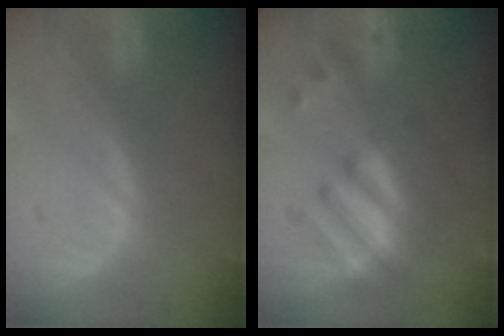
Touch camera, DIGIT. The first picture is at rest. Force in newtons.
{"total": 7.7, "press": 6.9, "slide": 3.4}